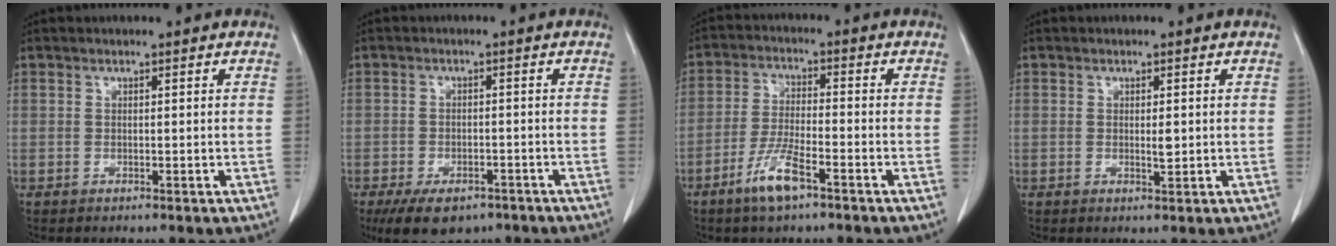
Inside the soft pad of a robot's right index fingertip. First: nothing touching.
{"total": 8.6, "force": [-6.2, 4.4, 4.2], "torque": [-0.063, -0.002, -0.093]}
{"total": 6.8, "force": [-4.1, 1.1, 5.3], "torque": [-0.108, -0.006, -0.076]}
{"total": 1.5, "force": [0.1, 0.5, 1.4], "torque": [-0.022, -0.003, 0.004]}